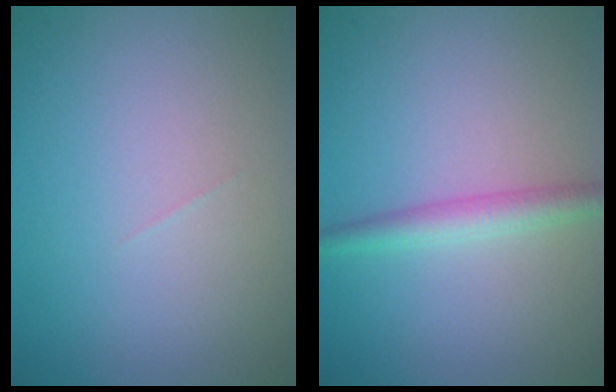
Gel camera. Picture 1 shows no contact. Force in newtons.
{"total": 2.4, "press": 2.4, "slide": 0.1}